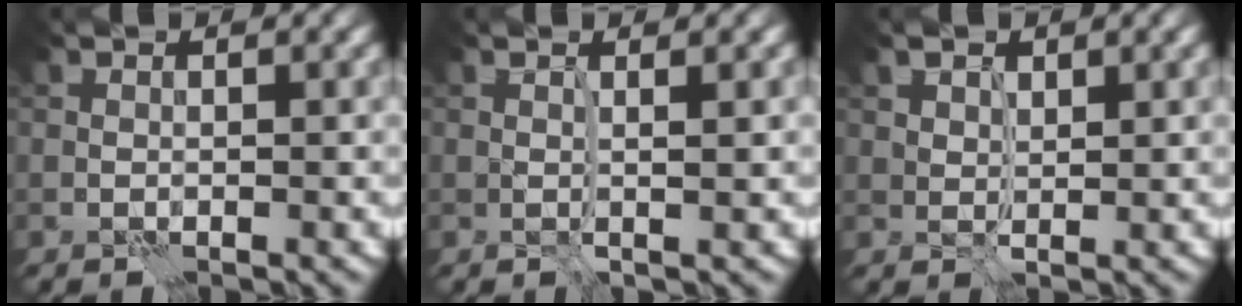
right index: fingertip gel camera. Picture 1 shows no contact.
{"total": 1.0, "force": [0.2, 0.3, 1.0], "torque": [-0.009, 0.001, -0.002]}
{"total": 1.4, "force": [1.0, 0.9, 0.4], "torque": [-0.006, -0.005, 0.021]}